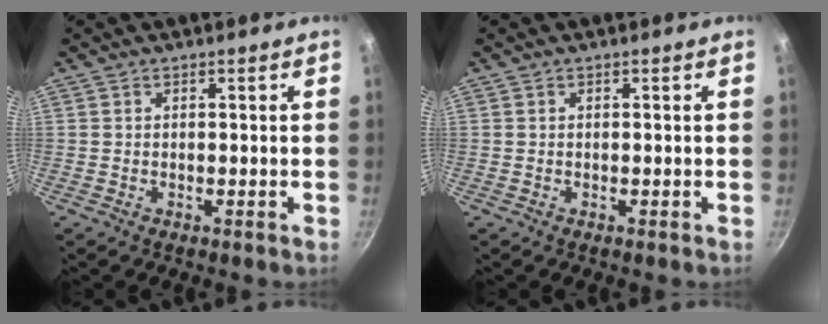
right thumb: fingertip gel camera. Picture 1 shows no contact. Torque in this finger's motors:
{"motor_torque": [-0.02, -0.02, -0.02, 0.02, 0.01]}